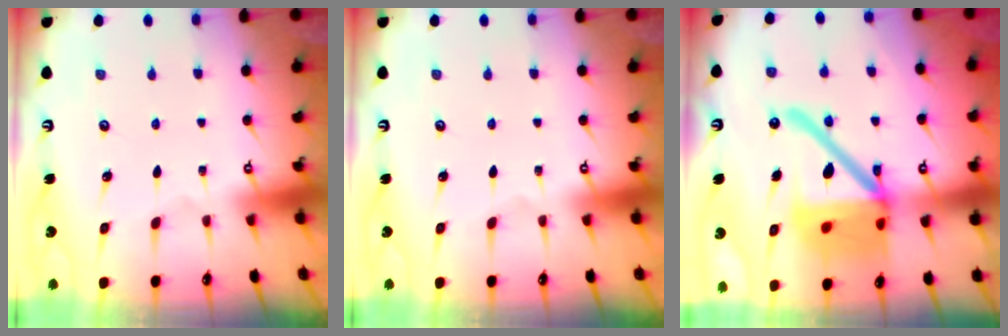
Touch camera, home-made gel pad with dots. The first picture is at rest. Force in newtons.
{"total": 0.0}
{"total": 22.7, "press": 22.4, "slide": 3.8}